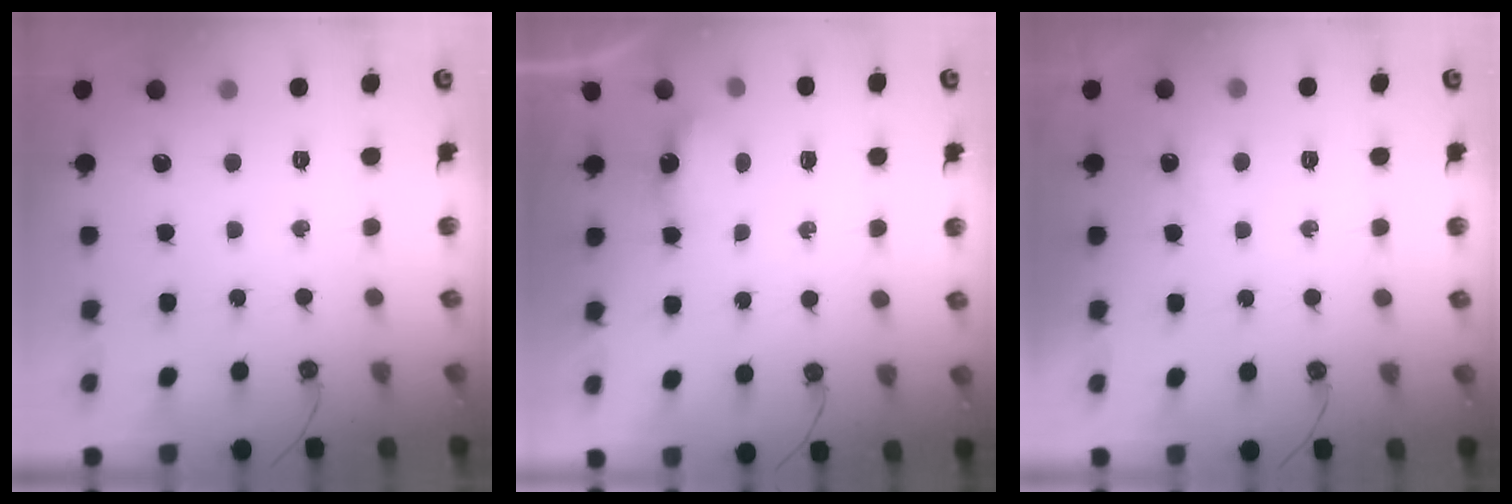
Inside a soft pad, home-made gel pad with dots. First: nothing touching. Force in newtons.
{"total": 3.9, "press": 3.9, "slide": 0.4}
{"total": 5.0, "press": 2.9, "slide": 4.1}